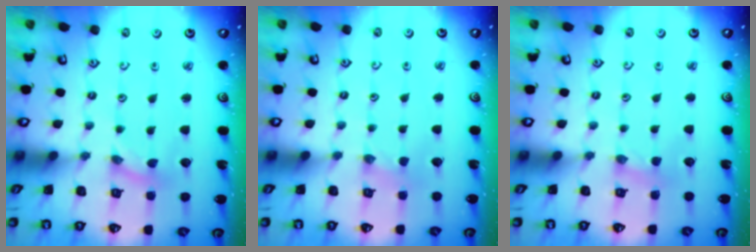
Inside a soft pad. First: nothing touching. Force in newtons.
{"total": 0.7, "press": 0.7, "slide": 0.1}
{"total": 2.8, "press": 2.8, "slide": 0.3}